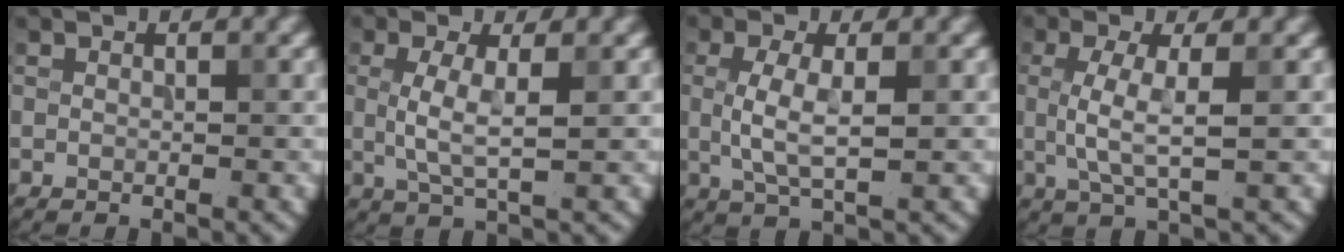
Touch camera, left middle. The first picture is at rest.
{"total": 3.2, "force": [0.3, 0.8, 3.1], "torque": [-0.071, -0.002, 0.005]}
{"total": 3.7, "force": [0.1, 1.2, 3.5], "torque": [-0.078, -0.001, 0.003]}
{"total": 3.6, "force": [0.1, 0.8, 3.5], "torque": [-0.078, -0.001, 0.003]}